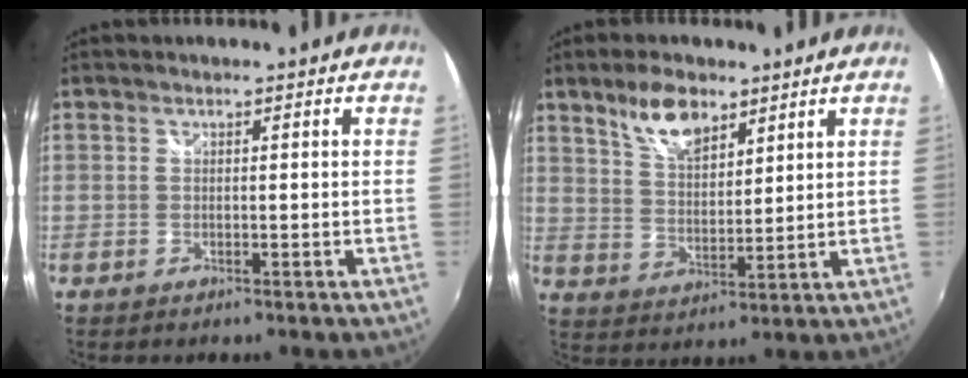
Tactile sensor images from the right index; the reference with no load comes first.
{"total": 8.4, "force": [5.7, 3.6, 5.0], "torque": [-0.089, 0.010, 0.108]}